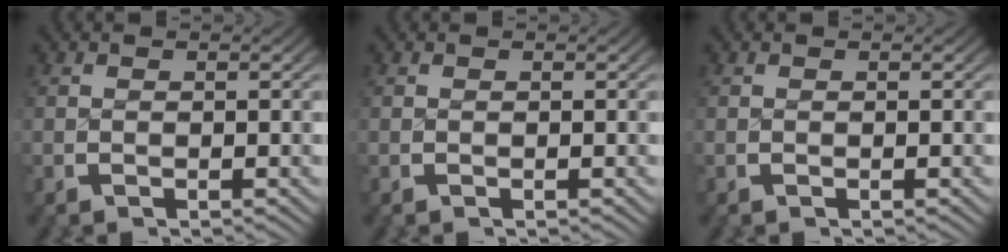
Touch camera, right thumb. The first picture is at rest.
{"total": 0.0}
{"total": 0.0}